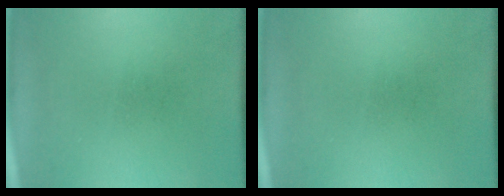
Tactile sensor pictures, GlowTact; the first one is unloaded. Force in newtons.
{"total": 0.0}